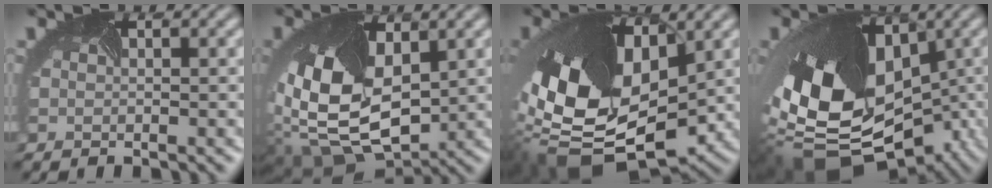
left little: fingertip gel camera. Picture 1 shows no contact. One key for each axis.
{"total": 13.0, "fx": 0.8, "fy": 8.3, "fz": 9.9, "tx": -0.231, "ty": -0.034, "tz": 0.031}
{"total": 14.9, "fx": -0.3, "fy": 9.5, "fz": 11.5, "tx": -0.267, "ty": -0.032, "tz": 0.011}
{"total": 17.5, "fx": -3.7, "fy": 12.1, "fz": 12.1, "tx": -0.249, "ty": -0.052, "tz": -0.029}